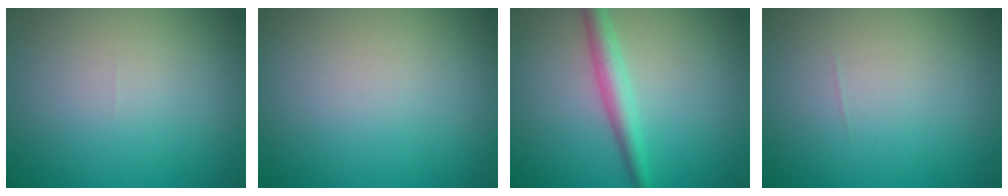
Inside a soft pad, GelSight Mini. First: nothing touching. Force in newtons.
{"total": 0.0}
{"total": 2.9, "press": 2.9, "slide": 0.1}
{"total": 0.0}